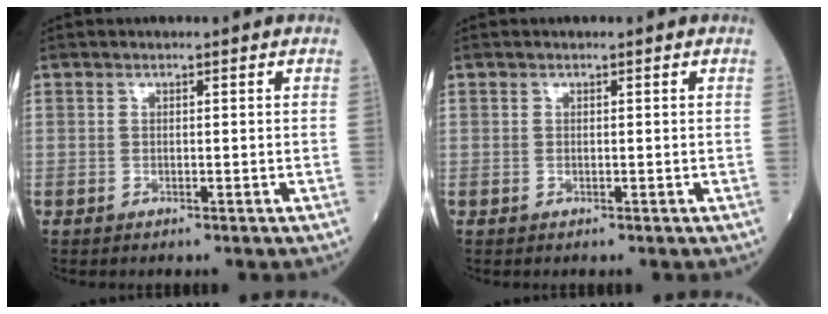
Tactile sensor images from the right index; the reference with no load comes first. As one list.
[{"total": 0.0}]